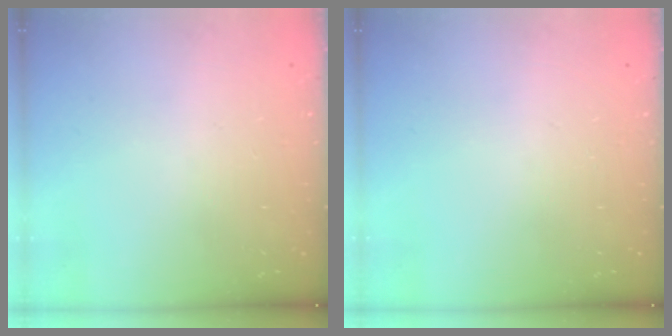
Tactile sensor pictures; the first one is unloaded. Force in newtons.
{"total": 0.0}